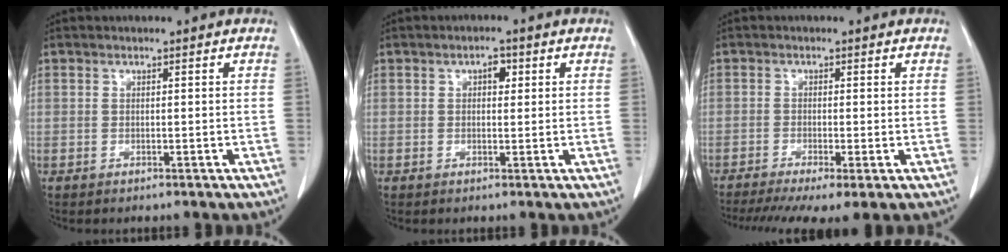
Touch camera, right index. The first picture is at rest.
{"total": 2.0, "force": [0.7, 1.1, 1.5], "torque": [-0.022, 0.006, 0.008]}
{"total": 8.2, "force": [-5.5, 1.3, 5.9], "torque": [-0.096, -0.013, -0.091]}